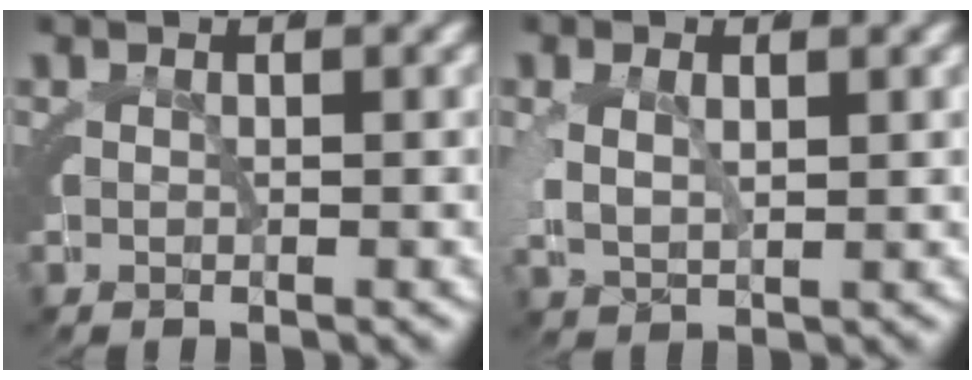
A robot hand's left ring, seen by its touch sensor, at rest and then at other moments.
{"total": 2.8, "force": [0.6, 2.0, 1.8], "torque": [-0.054, -0.009, 0.021]}